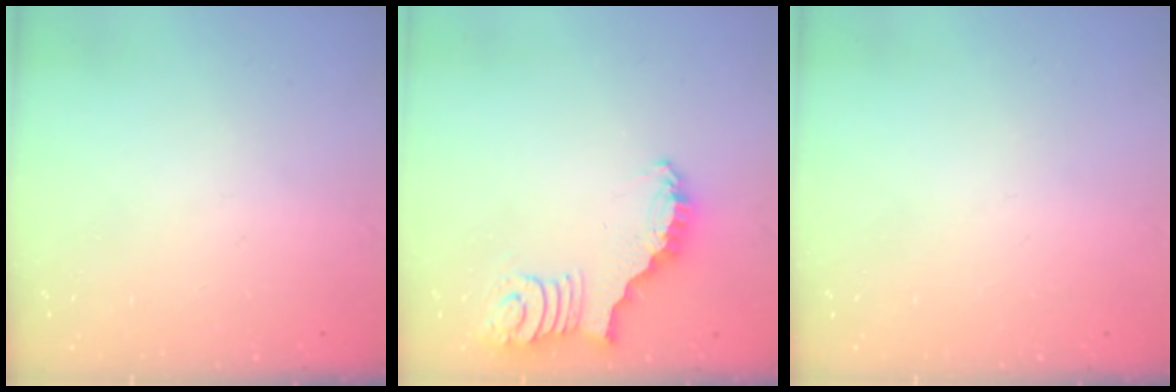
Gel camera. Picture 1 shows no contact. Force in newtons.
{"total": 2.6, "press": 2.5, "slide": 0.5}
{"total": 0.0}